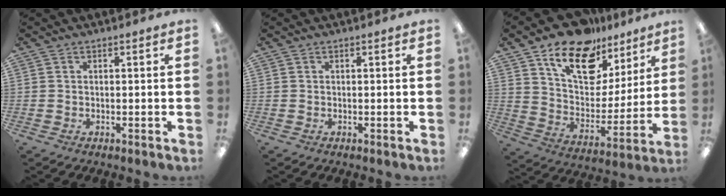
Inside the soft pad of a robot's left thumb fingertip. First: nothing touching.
{"total": 0.0}
{"total": 18.1, "force": [12.4, 10.0, 8.5], "torque": [-0.149, -0.071, 0.223]}